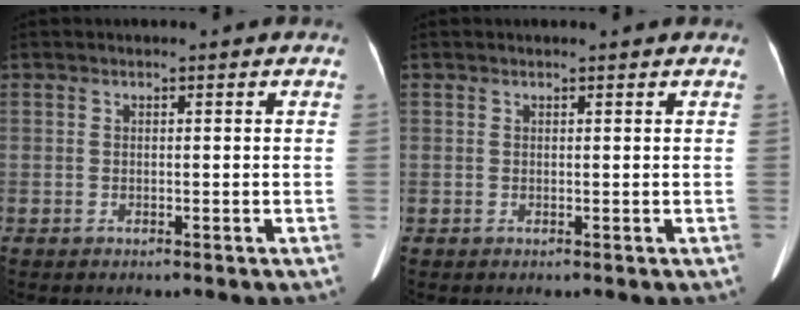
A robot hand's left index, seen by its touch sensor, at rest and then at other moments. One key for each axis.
{"total": 1.2, "fx": 1.1, "fy": 0.0, "fz": 0.3, "tx": -0.009, "ty": 0.006, "tz": 0.015}